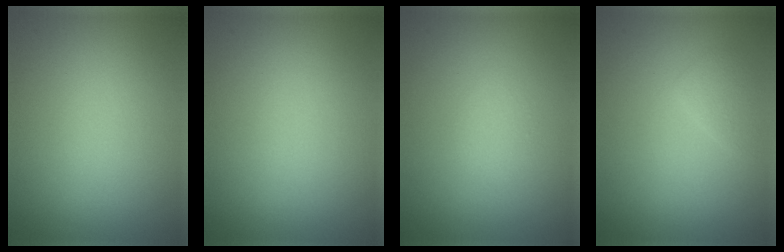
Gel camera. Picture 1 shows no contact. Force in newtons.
{"total": 0.0}
{"total": 0.8, "press": 0.8, "slide": 0.1}
{"total": 1.1, "press": 1.1, "slide": 0.0}